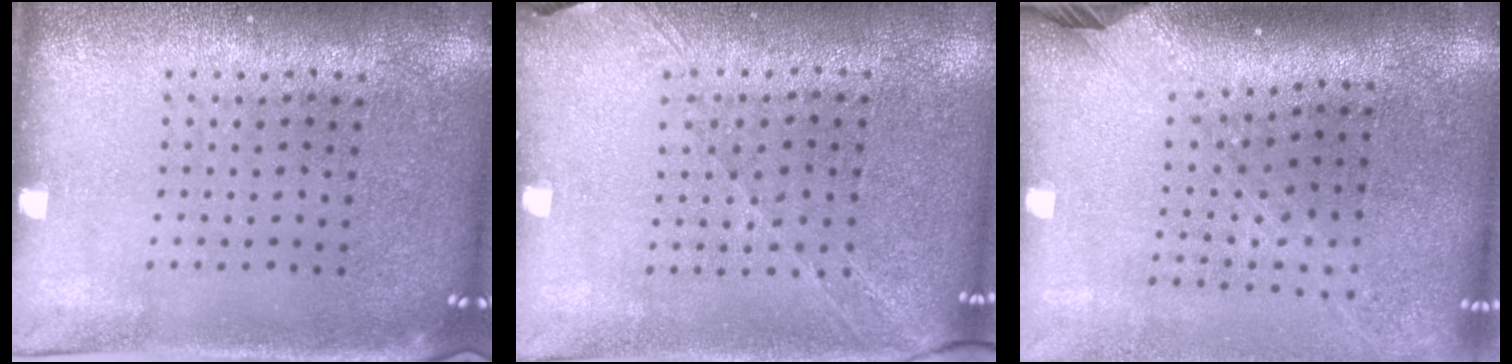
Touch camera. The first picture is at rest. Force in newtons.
{"total": 1.4, "press": 1.2, "slide": 0.8}
{"total": 2.3, "press": 1.7, "slide": 1.6}